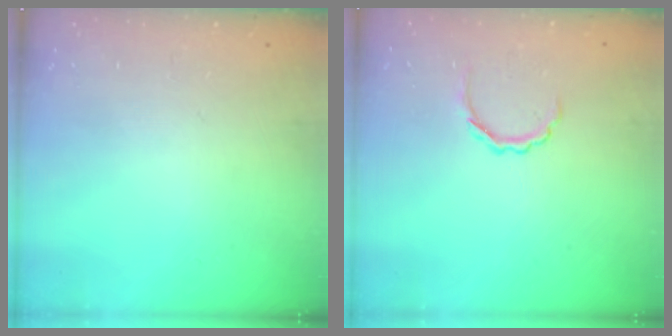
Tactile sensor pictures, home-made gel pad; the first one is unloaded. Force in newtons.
{"total": 3.9, "press": 3.9, "slide": 0.5}